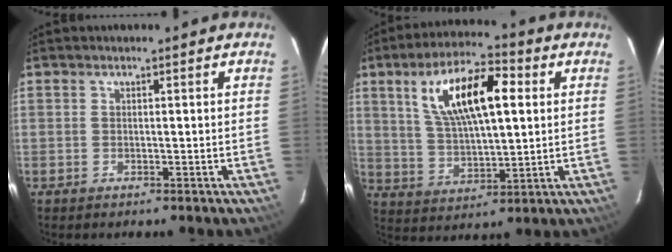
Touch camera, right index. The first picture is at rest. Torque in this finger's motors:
{"motor_torque": [1.28, 0.86, 0.68, 0.21]}